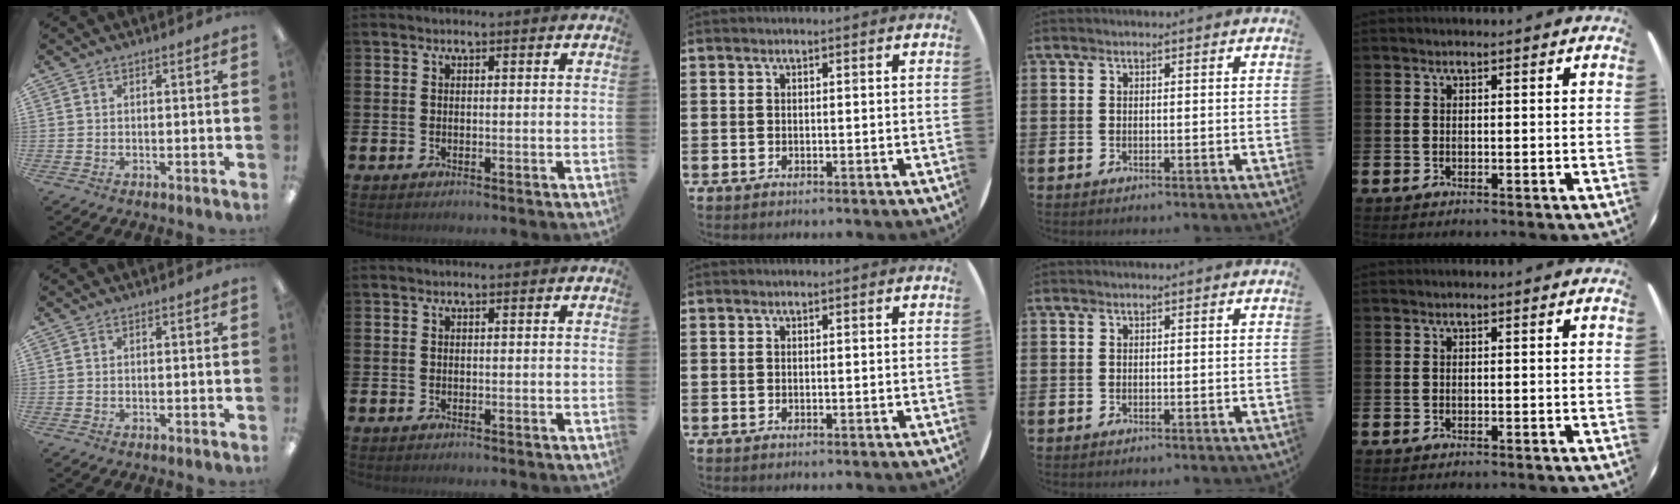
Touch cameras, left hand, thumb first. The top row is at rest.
{}